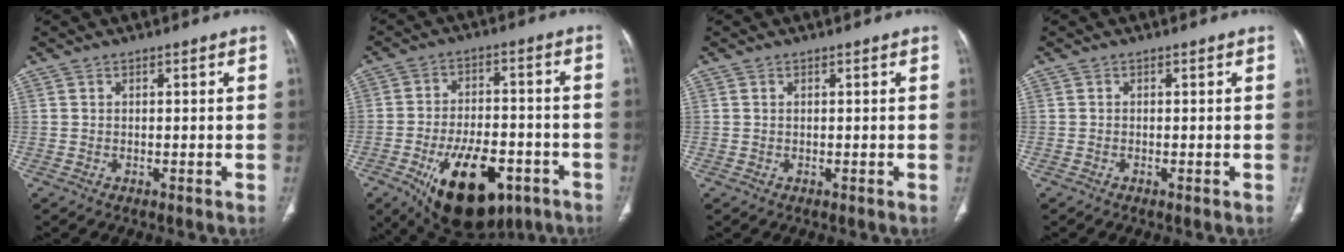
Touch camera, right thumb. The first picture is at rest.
{"total": 19.7, "force": [-9.3, 10.2, 14.1], "torque": [-0.208, 0.027, -0.128]}
{"total": 0.0}
{"total": 0.0}